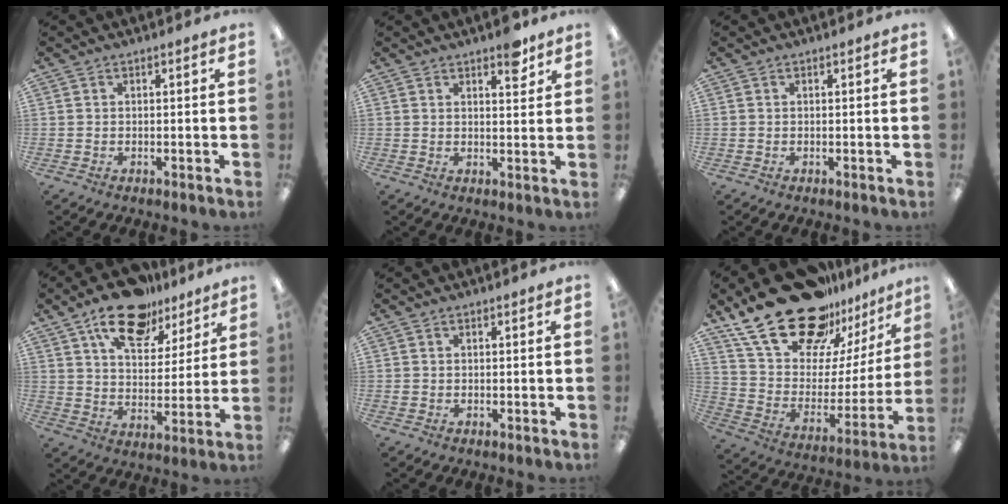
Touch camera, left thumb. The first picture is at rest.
{"total": 5.0, "force": [3.7, 1.9, 2.8], "torque": [-0.023, -0.021, 0.059]}
{"total": 0.0}
{"total": 16.1, "force": [11.5, 7.8, 8.1], "torque": [-0.125, -0.058, 0.201]}
{"total": 0.8, "force": [0.1, 0.7, 0.3], "torque": [-0.006, 0.005, 0.001]}
{"total": 27.7, "force": [20.2, 13.6, 13.2], "torque": [-0.222, -0.120, 0.366]}